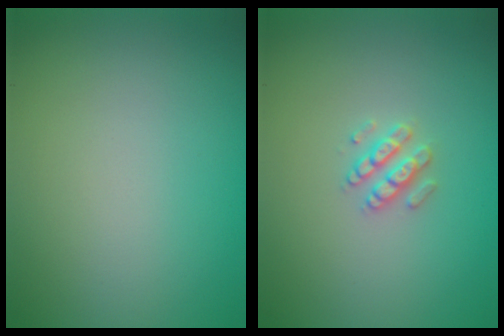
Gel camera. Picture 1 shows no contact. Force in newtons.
{"total": 2.1, "press": 2.0, "slide": 0.5}